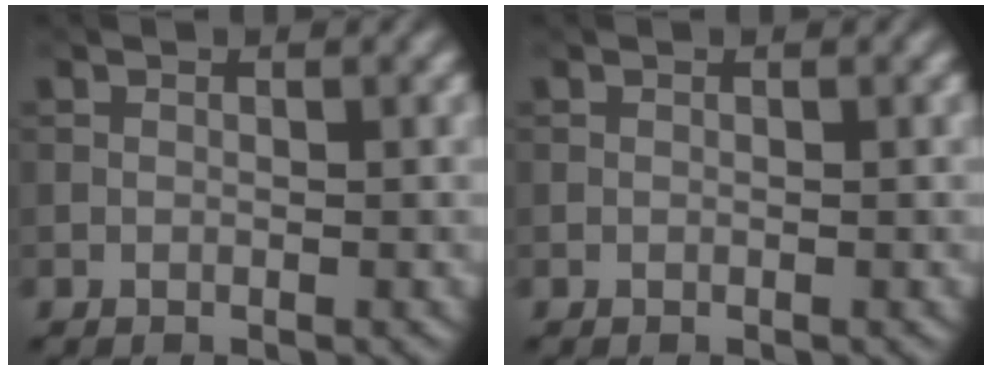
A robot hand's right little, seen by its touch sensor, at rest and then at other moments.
{"total": 0.0}